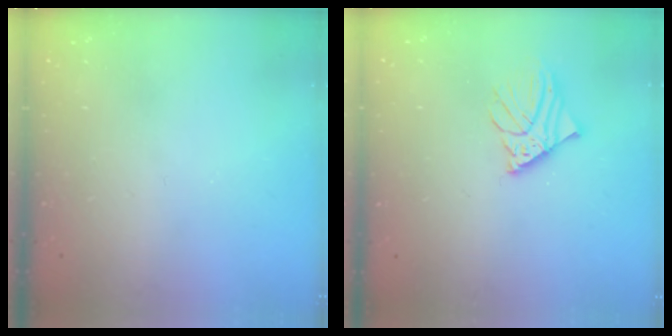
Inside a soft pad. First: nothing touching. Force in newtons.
{"total": 6.3, "press": 6.2, "slide": 0.5}